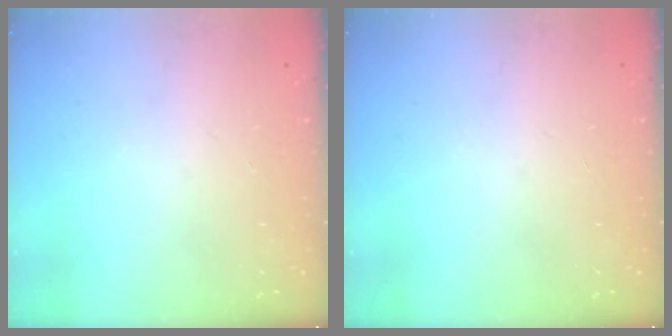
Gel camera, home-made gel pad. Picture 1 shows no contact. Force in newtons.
{"total": 0.0}